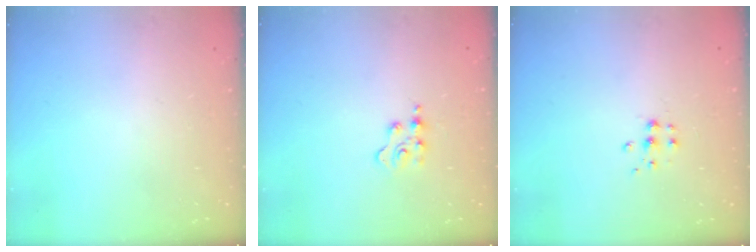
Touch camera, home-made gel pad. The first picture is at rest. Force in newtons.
{"total": 3.1, "press": 3.1, "slide": 0.5}
{"total": 5.3, "press": 5.3, "slide": 0.5}